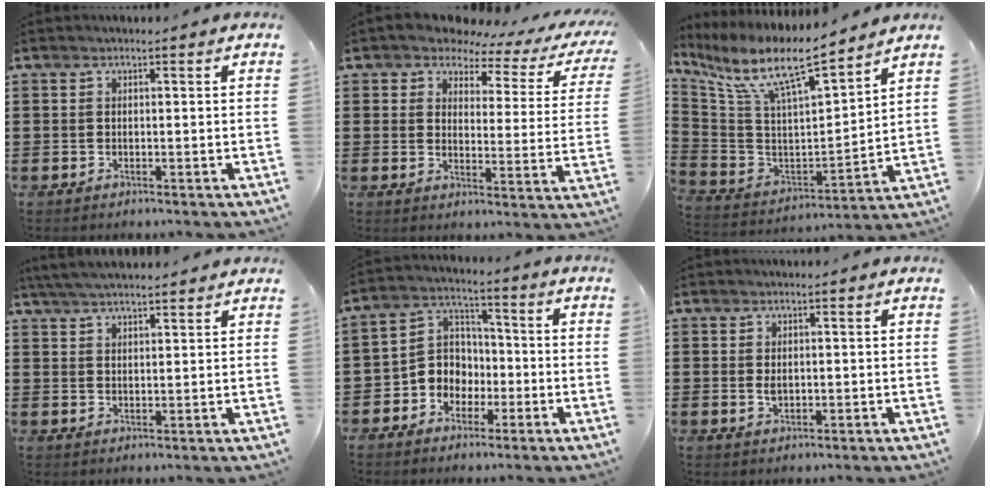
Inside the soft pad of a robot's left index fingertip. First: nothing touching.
{"total": 3.9, "force": [3.2, 1.8, 1.4], "torque": [-0.043, -0.017, 0.047]}
{"total": 10.8, "force": [8.1, 1.8, 6.9], "torque": [-0.167, -0.054, 0.135]}
{"total": 3.8, "force": [3.6, 0.2, 1.2], "torque": [-0.034, -0.004, 0.067]}
{"total": 5.8, "force": [-2.0, 5.3, 1.3], "torque": [-0.058, 0.003, -0.046]}
{"total": 1.3, "force": [0.2, 0.8, 1.0], "torque": [-0.023, 0.004, 0.004]}